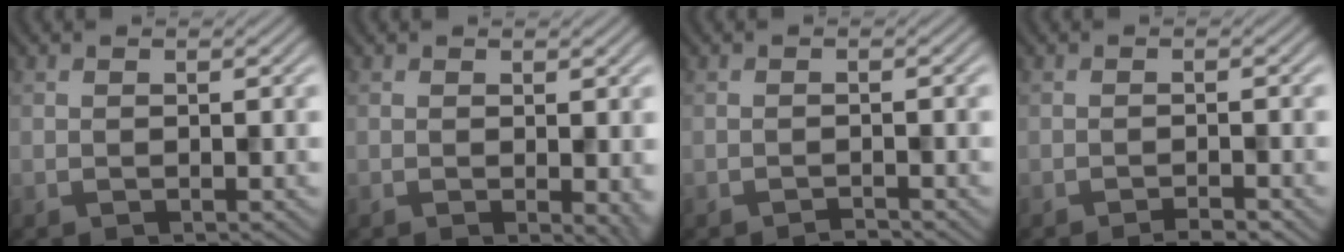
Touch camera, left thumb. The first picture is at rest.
{"total": 2.1, "force": [-0.1, 0.5, 2.0], "torque": [-0.023, -0.008, 0.000]}
{"total": 0.9, "force": [-0.8, 0.0, 0.3], "torque": [-0.003, 0.002, -0.019]}
{"total": 1.8, "force": [-1.4, 0.2, 1.1], "torque": [-0.015, 0.002, -0.024]}